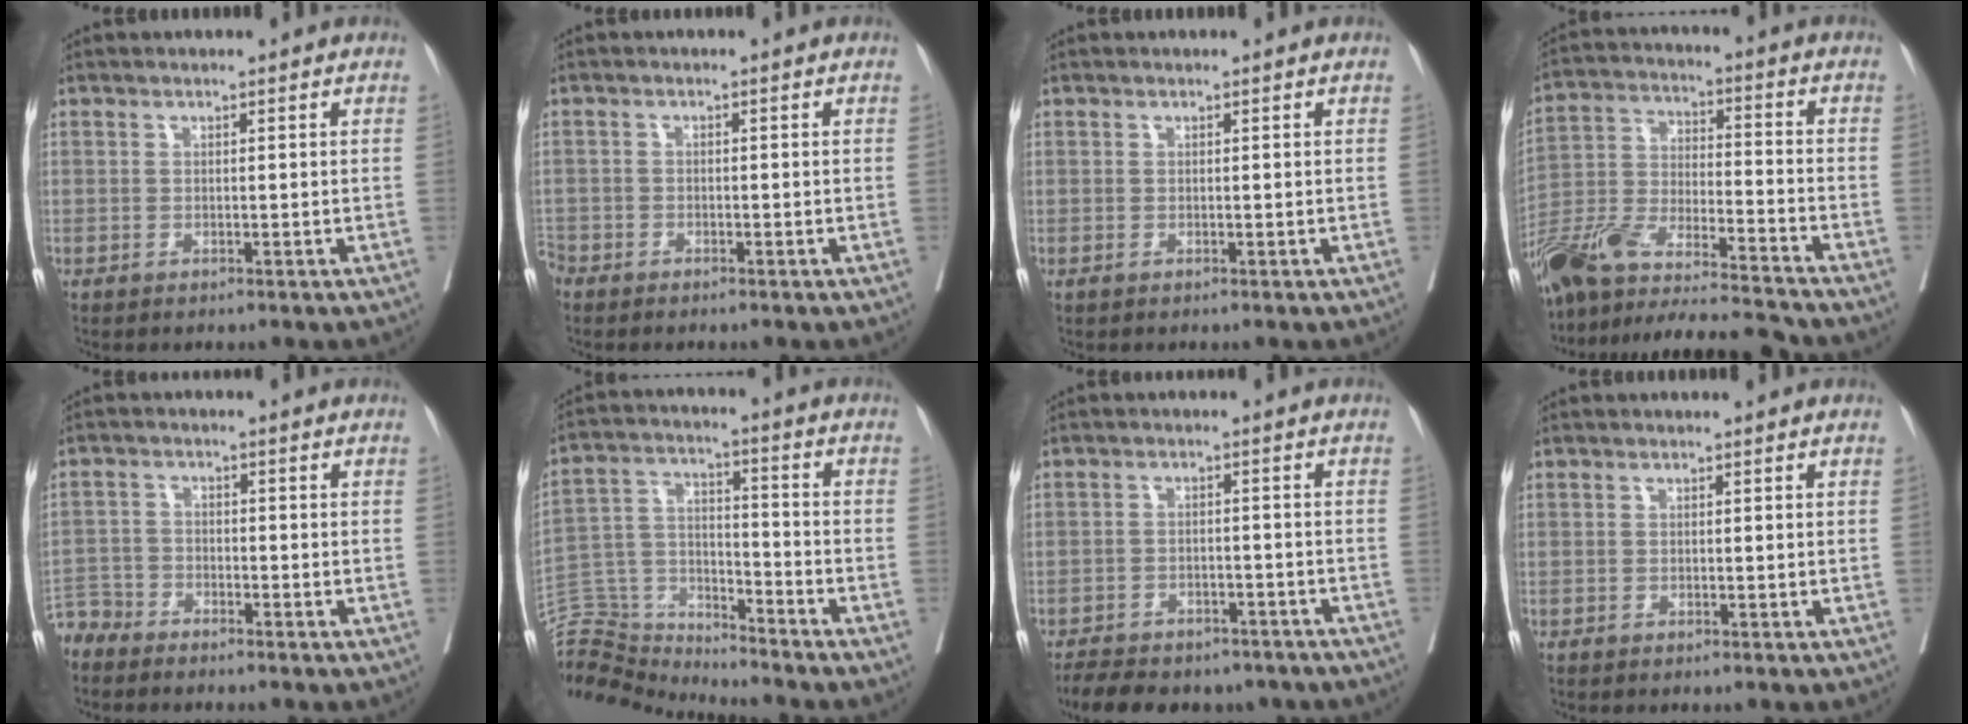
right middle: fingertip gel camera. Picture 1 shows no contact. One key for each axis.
{"total": 2.9, "fx": -2.5, "fy": 1.5, "fz": 0.4, "tx": -0.009, "ty": -0.001, "tz": -0.052}
{"total": 0.0}
{"total": 22.9, "fx": -19.9, "fy": 1.2, "fz": 11.1, "tx": -0.237, "ty": -0.029, "tz": -0.344}
{"total": 4.9, "fx": -4.7, "fy": 1.3, "fz": -0.3, "tx": 0.012, "ty": -0.005, "tz": -0.097}
{"total": 14.6, "fx": -14.5, "fy": 1.0, "fz": 1.0, "tx": -0.033, "ty": 0.043, "tz": -0.266}
{"total": 16.8, "fx": -13.7, "fy": 6.9, "fz": 6.7, "tx": -0.162, "ty": -0.006, "tz": -0.177}
{"total": 0.0}